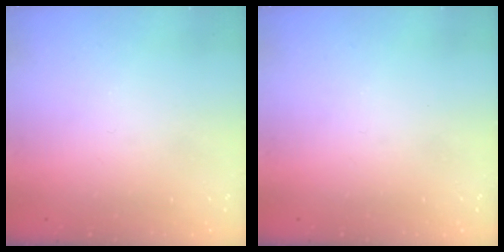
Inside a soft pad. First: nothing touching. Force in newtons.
{"total": 0.0}